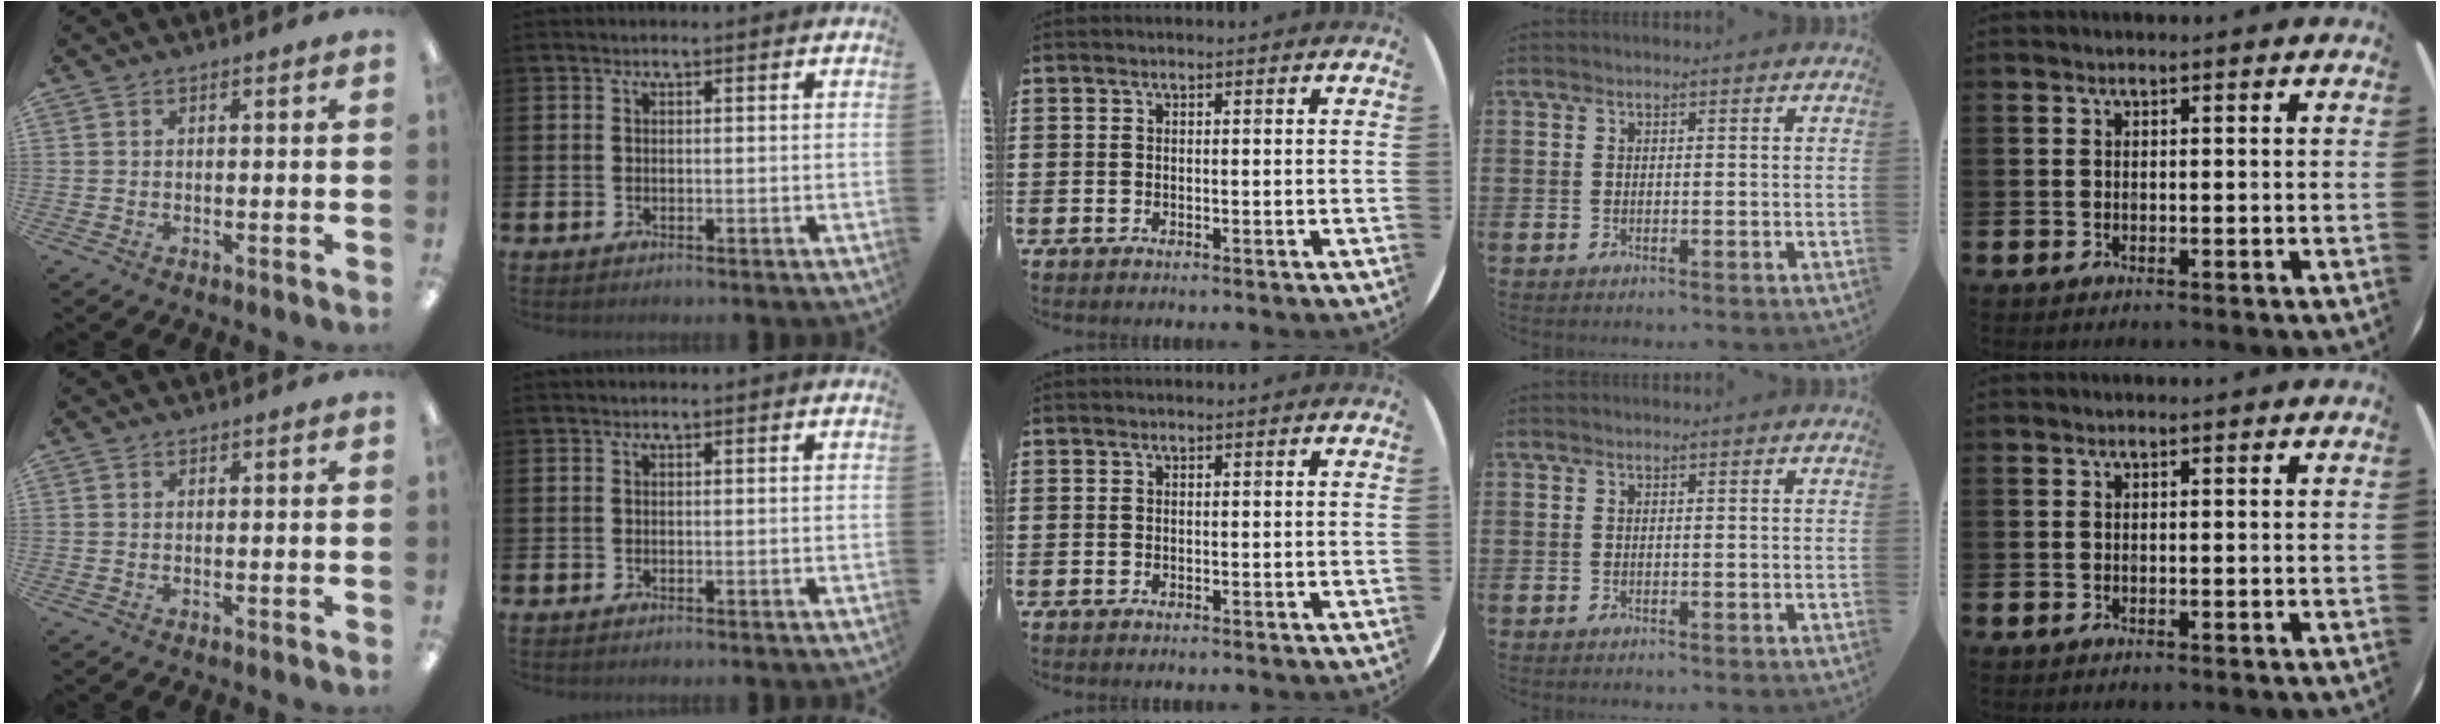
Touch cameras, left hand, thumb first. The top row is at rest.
{}